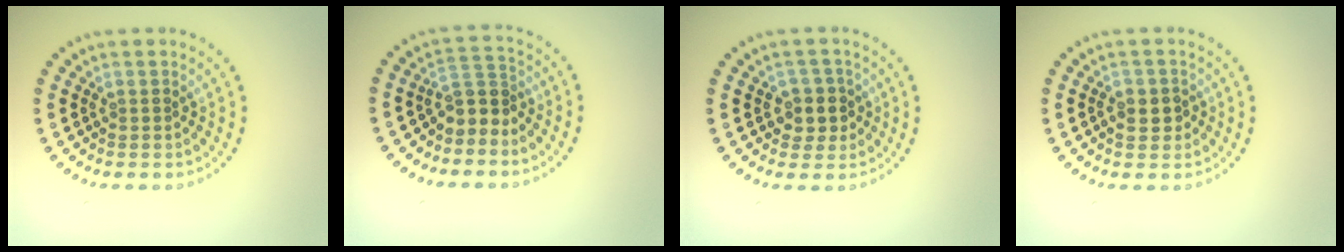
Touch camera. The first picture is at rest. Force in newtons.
{"total": 2.4, "press": 1.7, "slide": 1.7}
{"total": 2.6, "press": 2.4, "slide": 1.1}
{"total": 2.3, "press": 2.3, "slide": 0.6}